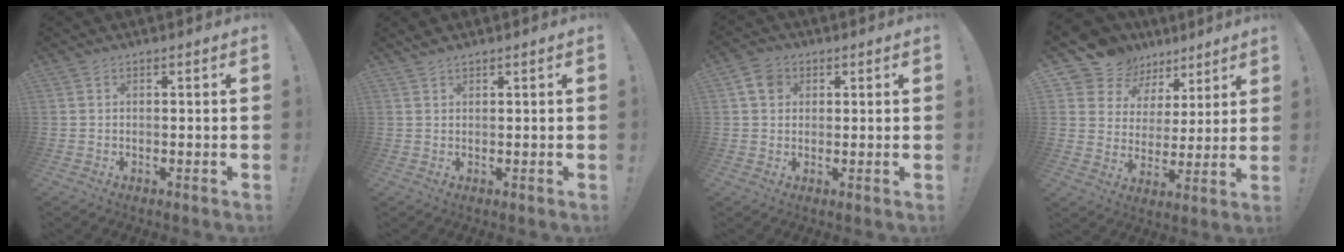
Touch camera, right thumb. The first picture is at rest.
{"total": 1.1, "force": [0.9, 0.2, 0.5], "torque": [-0.008, -0.003, 0.017]}
{"total": 5.7, "force": [2.1, 4.6, 2.6], "torque": [-0.036, 0.001, 0.041]}
{"total": 10.8, "force": [7.6, 7.3, 2.1], "torque": [-0.049, -0.061, 0.149]}